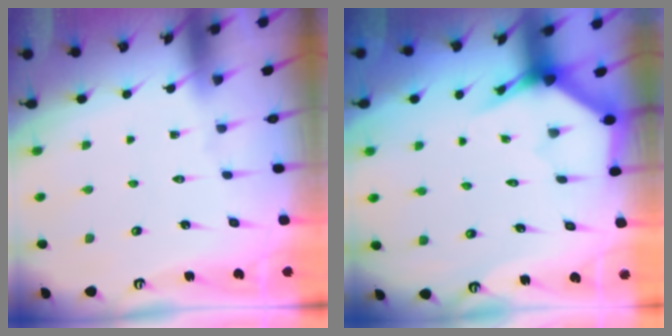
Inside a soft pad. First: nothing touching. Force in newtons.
{"total": 4.0, "press": 4.0, "slide": 0.2}